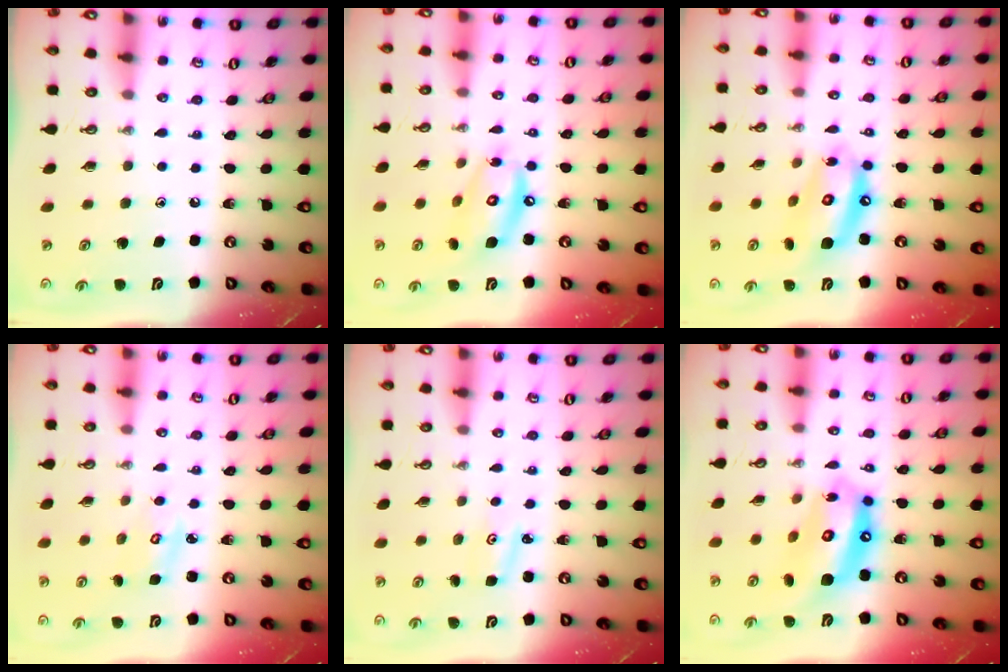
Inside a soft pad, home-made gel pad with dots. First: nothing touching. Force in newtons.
{"total": 13.0, "press": 13.0, "slide": 1.1}
{"total": 13.2, "press": 13.2, "slide": 1.4}
{"total": 3.2, "press": 3.2, "slide": 0.0}
{"total": 2.9, "press": 2.9, "slide": 0.3}
{"total": 15.0, "press": 14.9, "slide": 1.6}